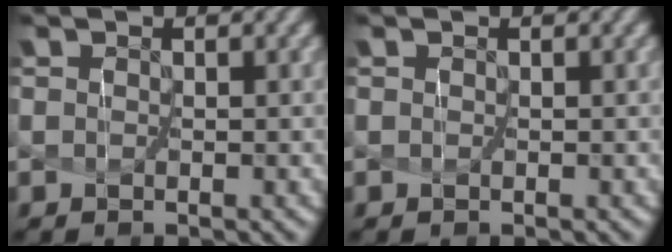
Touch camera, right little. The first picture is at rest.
{"total": 0.0}